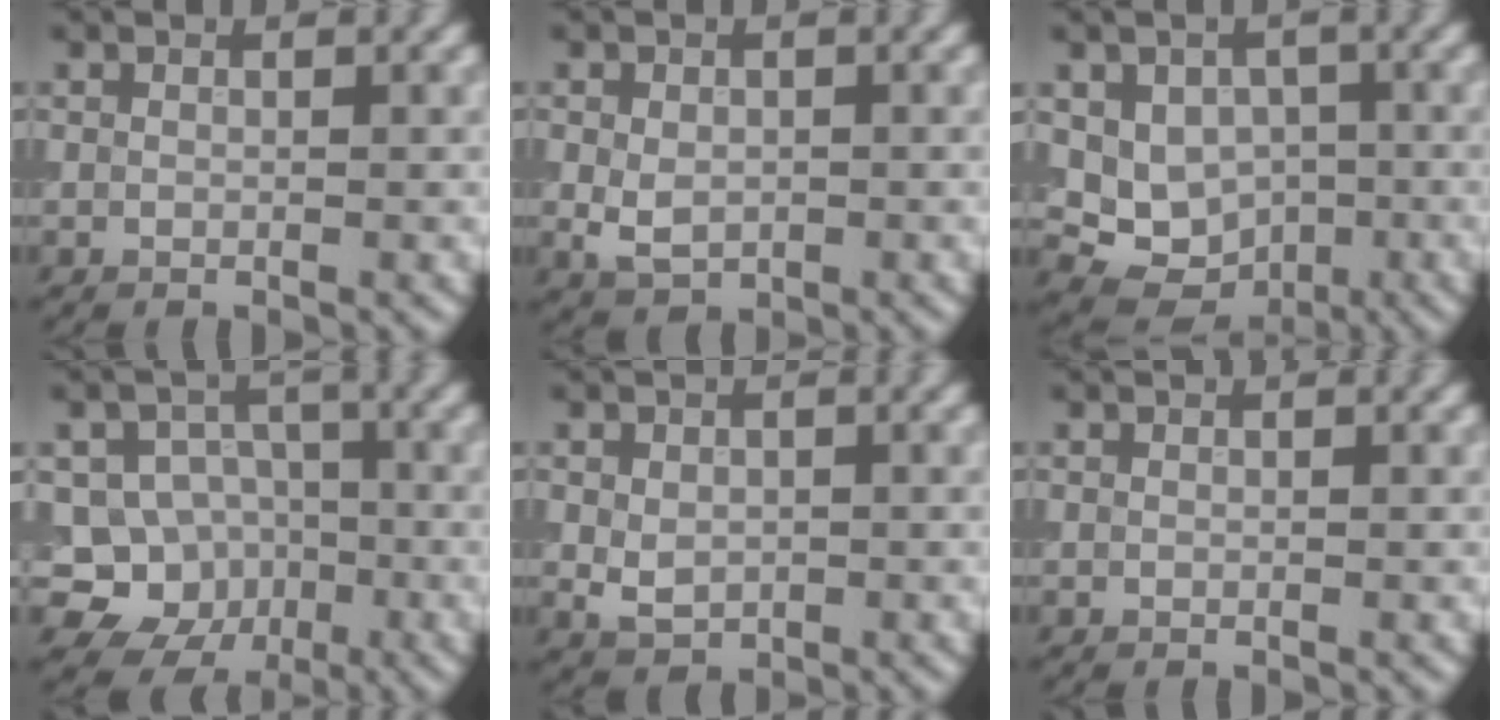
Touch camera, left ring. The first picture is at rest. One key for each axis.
{"total": 2.8, "fx": -0.4, "fy": 2.1, "fz": 1.8, "tx": -0.036, "ty": -0.004, "tz": -0.008}
{"total": 6.8, "fx": 0.0, "fy": 5.7, "fz": 3.6, "tx": -0.047, "ty": -0.009, "tz": 0.002}
{"total": 7.5, "fx": -2.5, "fy": 6.8, "fz": 1.8, "tx": -0.006, "ty": 0.010, "tz": -0.066}
{"total": 2.4, "fx": -0.1, "fy": 1.8, "fz": 1.5, "tx": -0.027, "ty": -0.002, "tz": -0.002}
{"total": 0.0}